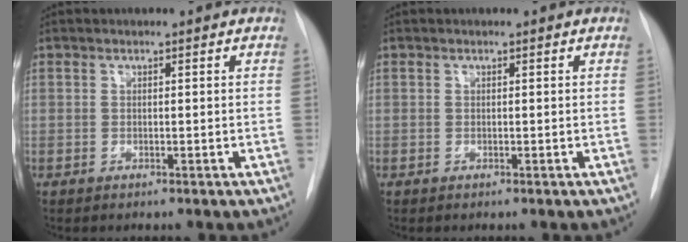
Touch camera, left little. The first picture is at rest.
{"total": 0.0}